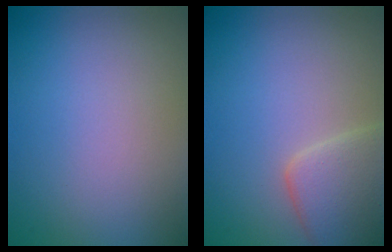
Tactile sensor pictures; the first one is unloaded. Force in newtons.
{"total": 4.2, "press": 4.2, "slide": 0.2}